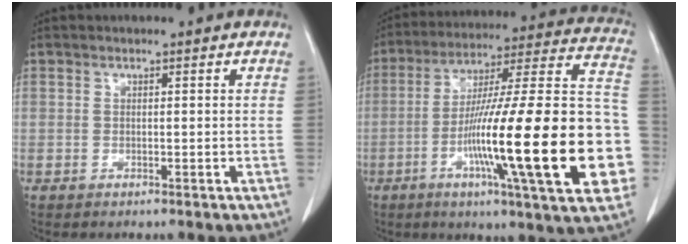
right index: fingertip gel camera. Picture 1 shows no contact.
{"total": 30.3, "force": [-7.3, 2.4, 29.3], "torque": [-0.383, -0.007, -0.127]}